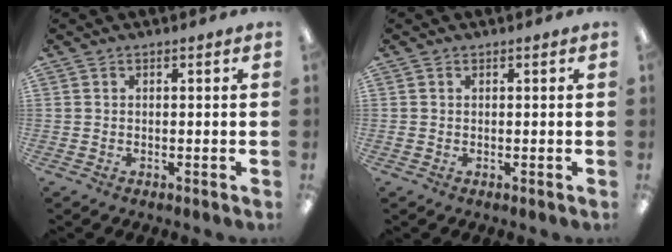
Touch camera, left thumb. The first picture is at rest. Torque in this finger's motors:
{"motor_torque": [-0.06, 0.11, 0.11, -0.18, -0.02]}